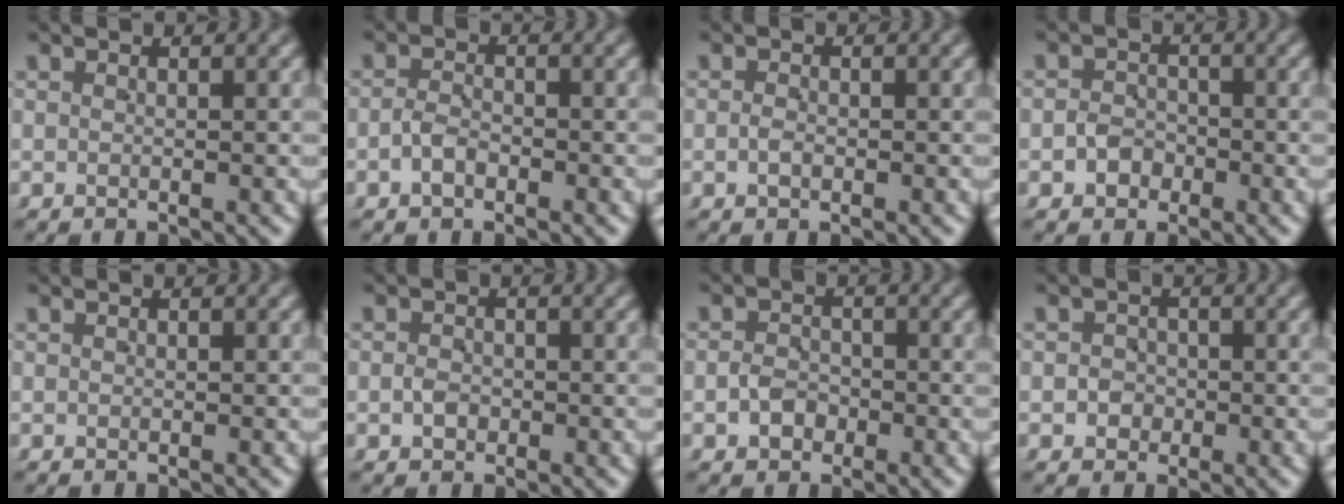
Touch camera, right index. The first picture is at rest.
{"total": 1.7, "force": [-1.3, 0.9, 0.6], "torque": [-0.008, 0.005, -0.027]}
{"total": 0.9, "force": [-0.6, 0.5, 0.5], "torque": [-0.012, 0.000, -0.010]}
{"total": 2.5, "force": [-1.2, 2.1, 0.3], "torque": [-0.003, -0.004, -0.017]}
{"total": 0.0}
{"total": 1.4, "force": [-0.6, 1.2, 0.5], "torque": [-0.008, 0.000, -0.008]}
{"total": 2.3, "force": [-1.1, 1.9, 0.5], "torque": [-0.008, 0.000, -0.017]}
{"total": 2.2, "force": [-0.8, 2.0, 0.2], "torque": [0.003, -0.005, -0.009]}